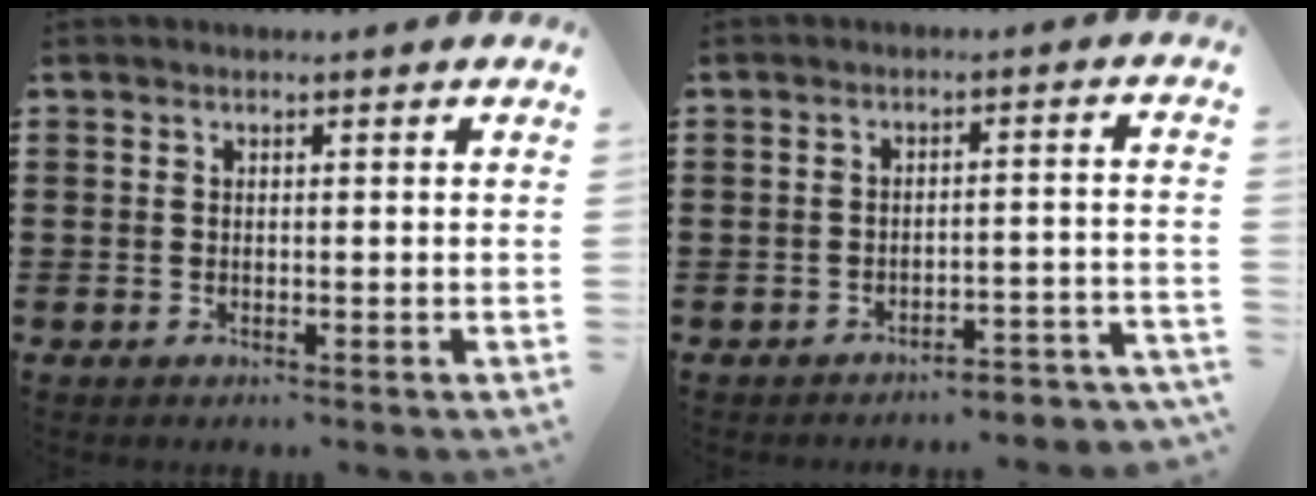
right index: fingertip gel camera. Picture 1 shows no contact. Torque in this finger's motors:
{"motor_torque": [0.17, 0.18, 0.08, -0.02]}